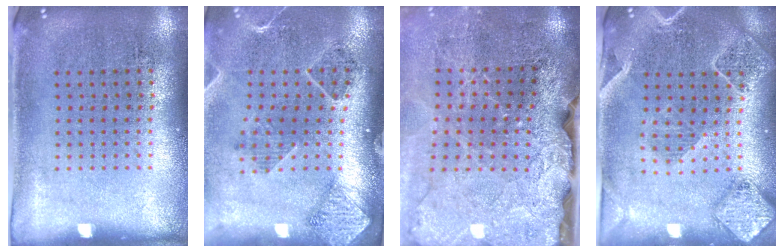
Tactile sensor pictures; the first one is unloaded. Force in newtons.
{"total": 1.5, "press": 1.5, "slide": 0.2}
{"total": 4.1, "press": 3.4, "slide": 2.4}
{"total": 2.3, "press": 2.1, "slide": 1.0}